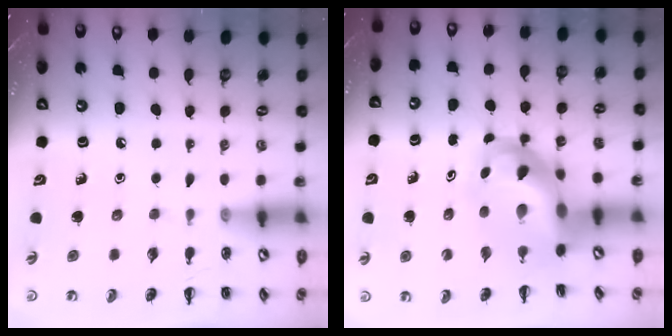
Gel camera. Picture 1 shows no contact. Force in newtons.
{"total": 7.9, "press": 7.6, "slide": 2.3}